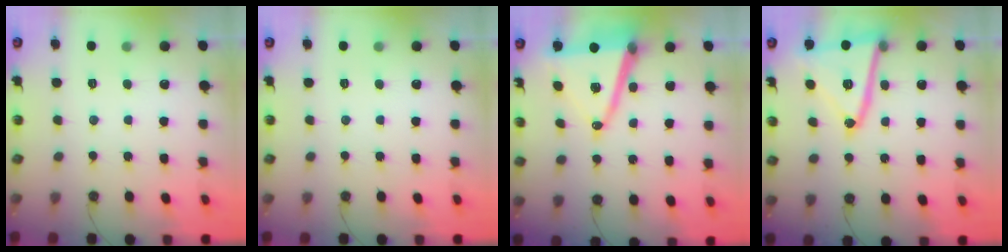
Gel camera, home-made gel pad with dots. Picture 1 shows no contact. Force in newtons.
{"total": 0.0}
{"total": 15.0, "press": 14.5, "slide": 3.9}
{"total": 21.1, "press": 21.0, "slide": 1.8}